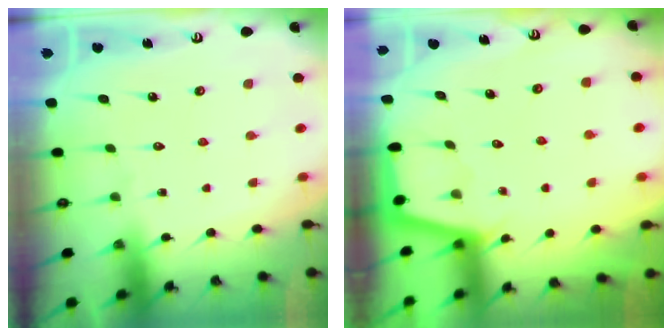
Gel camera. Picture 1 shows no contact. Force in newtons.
{"total": 2.4, "press": 2.3, "slide": 0.4}